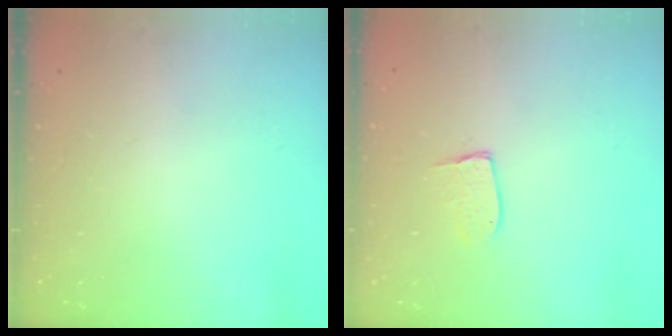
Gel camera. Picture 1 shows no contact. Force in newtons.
{"total": 6.1, "press": 6.1, "slide": 0.5}